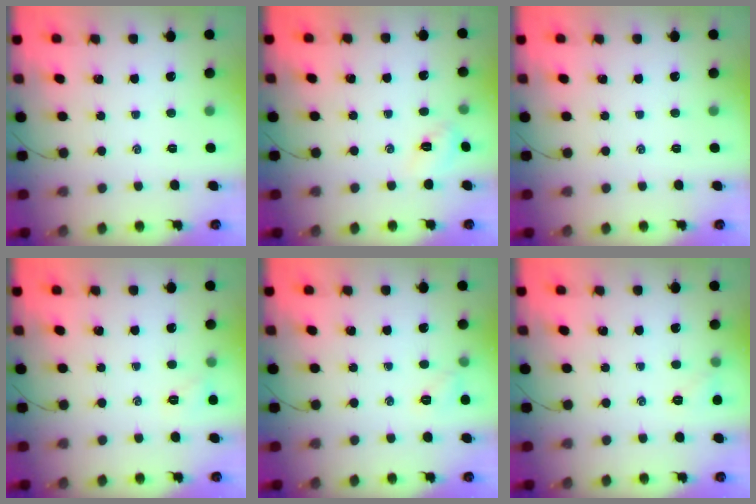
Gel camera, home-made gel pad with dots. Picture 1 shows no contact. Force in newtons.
{"total": 5.0, "press": 4.8, "slide": 1.5}
{"total": 0.0}
{"total": 4.9, "press": 4.7, "slide": 1.5}
{"total": 5.2, "press": 4.9, "slide": 1.6}
{"total": 5.0, "press": 4.7, "slide": 1.5}